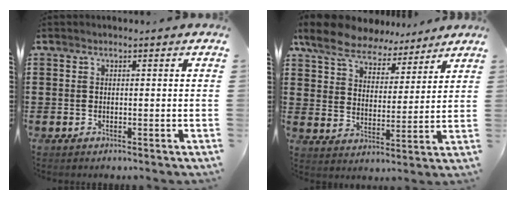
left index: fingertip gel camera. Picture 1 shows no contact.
{"total": 8.0, "force": [7.2, 2.8, 2.2], "torque": [-0.081, -0.029, 0.131]}